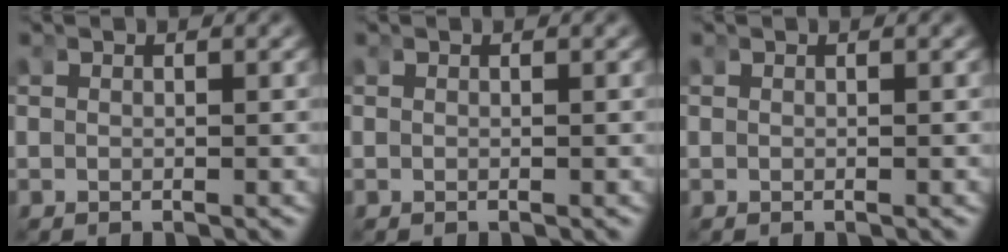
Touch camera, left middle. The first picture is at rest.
{"total": 0.0}
{"total": 0.0}